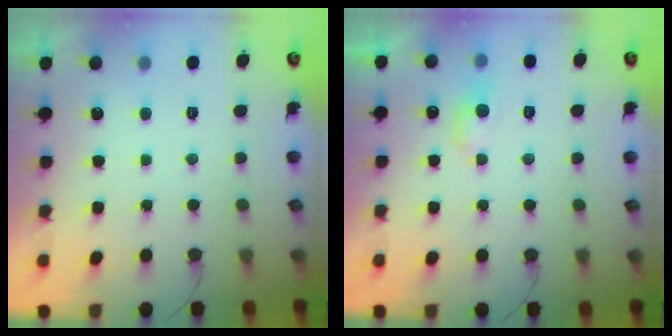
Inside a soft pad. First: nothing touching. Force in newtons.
{"total": 4.7, "press": 4.7, "slide": 0.5}